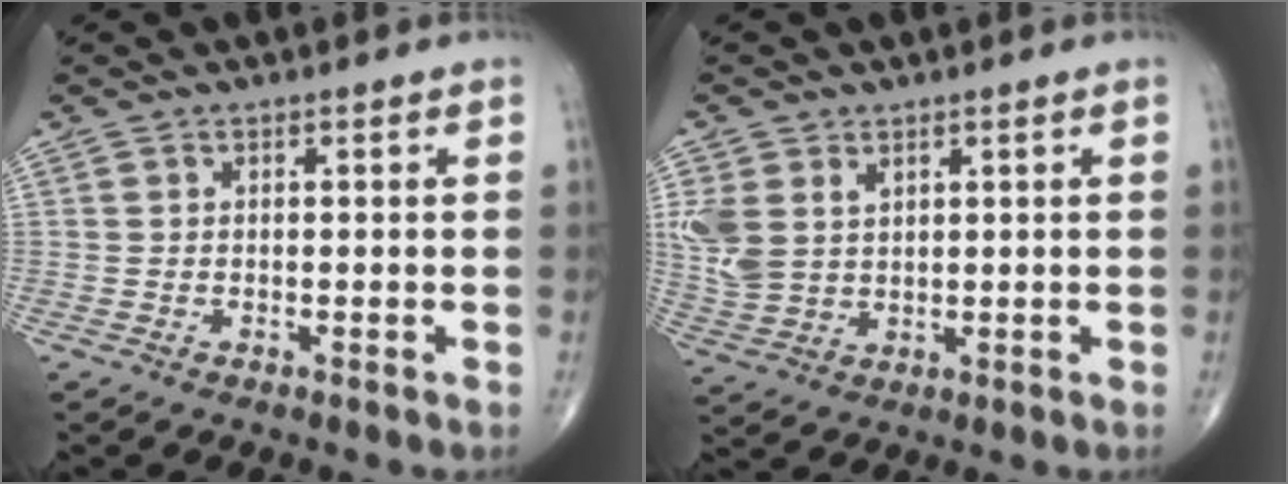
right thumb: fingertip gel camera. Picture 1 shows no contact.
{"total": 7.8, "force": [2.5, 5.6, 4.9], "torque": [-0.104, -0.005, 0.063]}